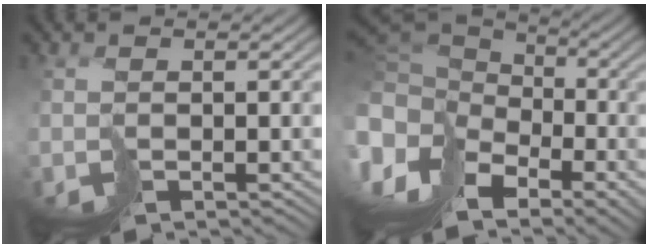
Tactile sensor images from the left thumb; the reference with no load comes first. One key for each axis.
{"total": 15.7, "fx": -5.1, "fy": 11.1, "fz": 10.0, "tx": -0.264, "ty": -0.020, "tz": -0.055}